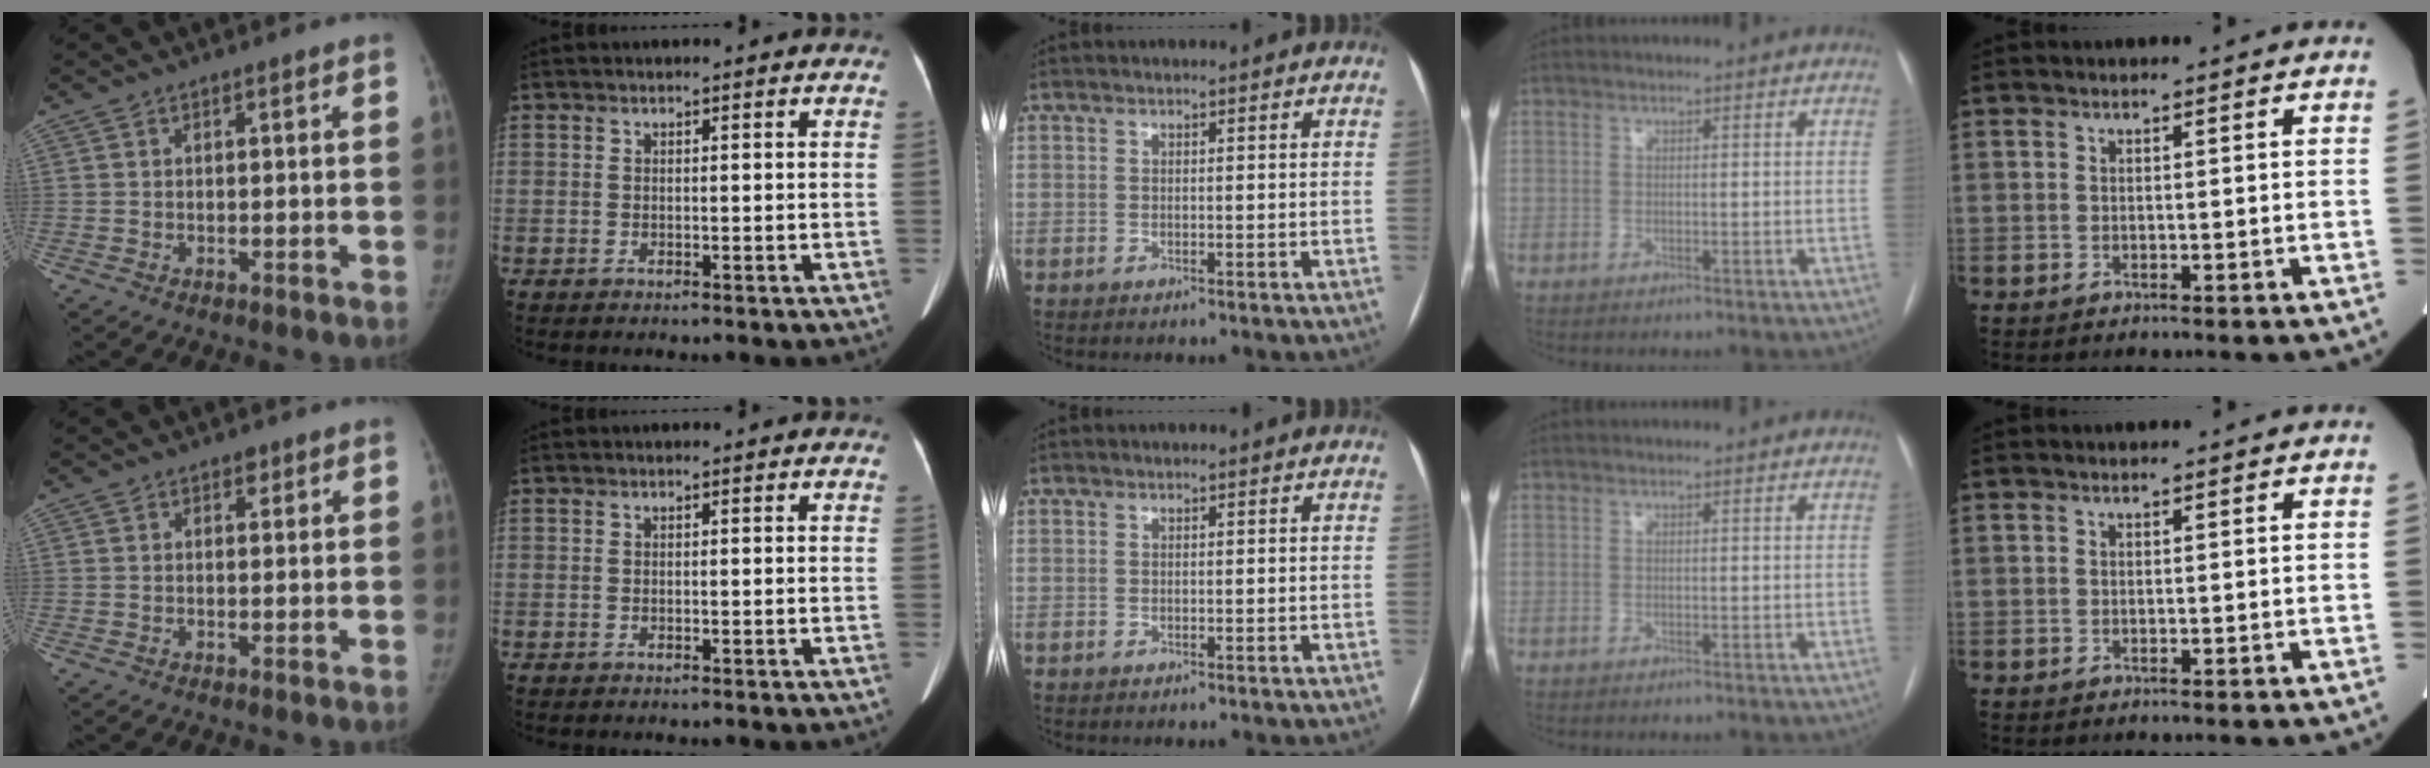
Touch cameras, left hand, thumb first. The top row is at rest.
{"thumb": {"total": 1.1, "force": [0.7, 0.8, 0.5], "torque": [0.003, -0.004, 0.008]}}